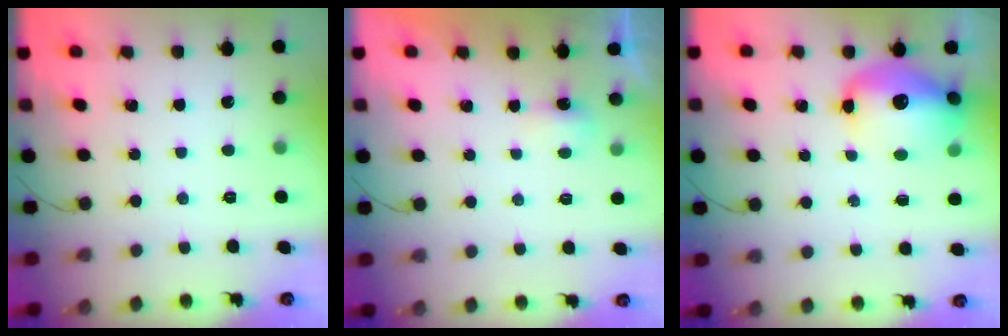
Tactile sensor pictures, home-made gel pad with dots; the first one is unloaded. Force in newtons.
{"total": 2.9, "press": 2.8, "slide": 0.6}
{"total": 13.8, "press": 13.4, "slide": 3.1}